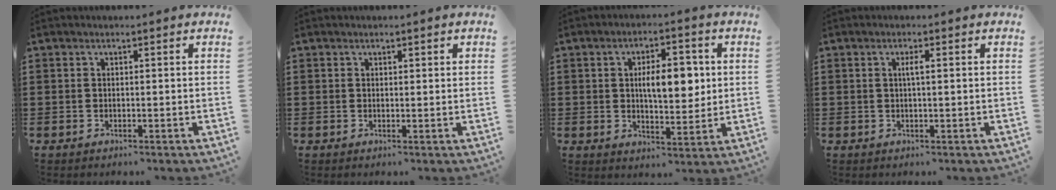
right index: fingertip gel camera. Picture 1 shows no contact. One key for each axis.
{"total": 0.5, "fx": 0.3, "fy": 0.4, "fz": 0.2, "tx": -0.004, "ty": 0.002, "tz": 0.007}
{"total": 7.8, "fx": 1.2, "fy": 3.4, "fz": 6.9, "tx": -0.111, "ty": 0.003, "tz": 0.013}
{"total": 1.7, "fx": 0.3, "fy": 0.2, "fz": 1.7, "tx": -0.034, "ty": 0.000, "tz": 0.004}